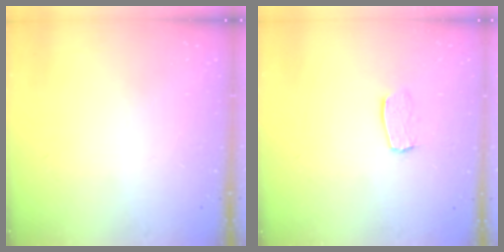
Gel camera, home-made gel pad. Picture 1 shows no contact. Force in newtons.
{"total": 5.8, "press": 5.8, "slide": 0.4}